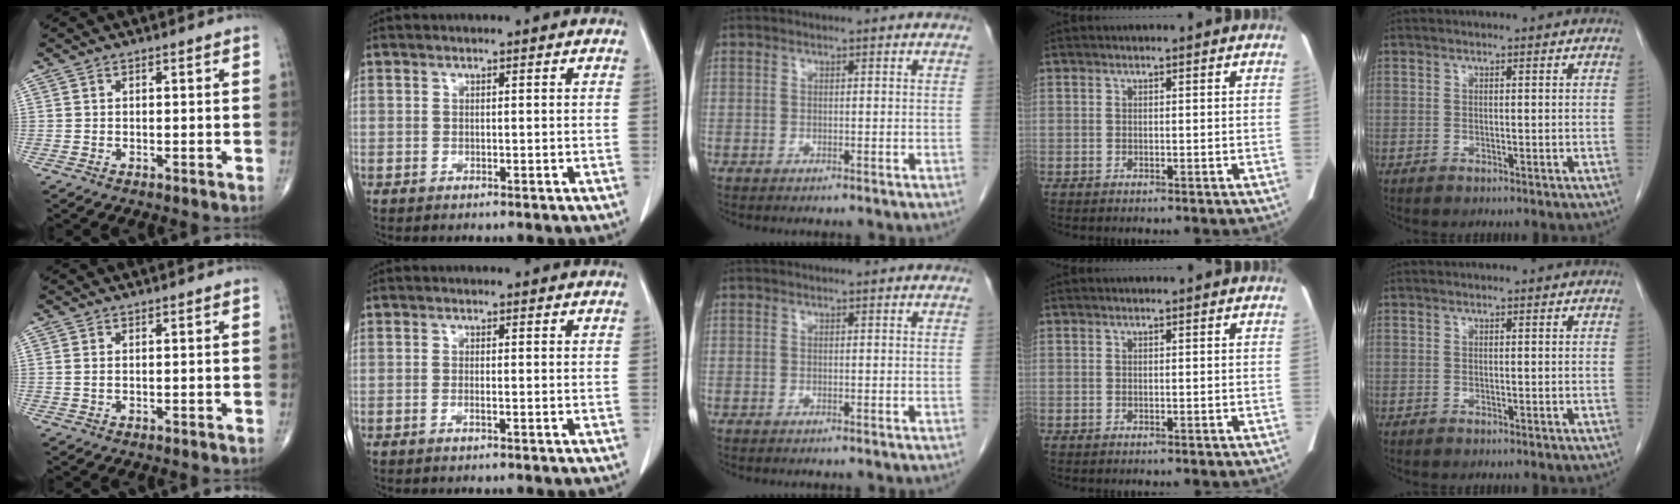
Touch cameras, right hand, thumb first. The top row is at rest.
{"thumb": {"total": 0.5, "force": [0.1, 0.2, 0.5], "torque": [-0.016, 0.001, 0.007]}, "index": {"total": 0.7, "force": [-0.2, 0.0, 0.6], "torque": [-0.012, 0.001, -0.001]}}